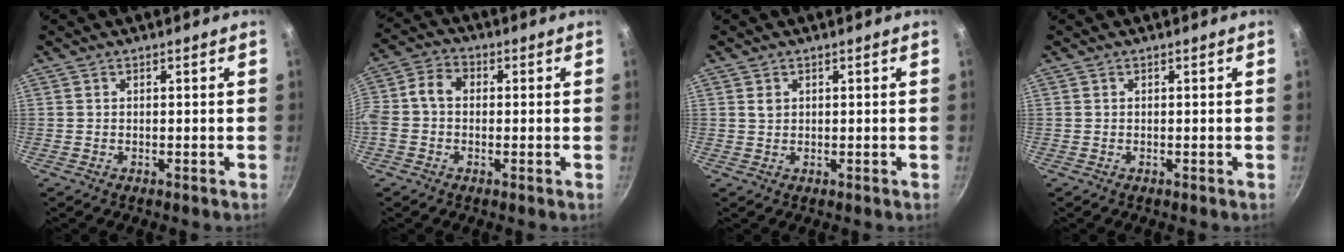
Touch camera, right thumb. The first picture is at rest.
{"total": 6.6, "force": [-0.3, 5.0, 4.4], "torque": [-0.087, 0.027, -0.026]}
{"total": 1.3, "force": [0.5, 1.0, 0.7], "torque": [-0.011, 0.000, 0.009]}
{"total": 0.0}